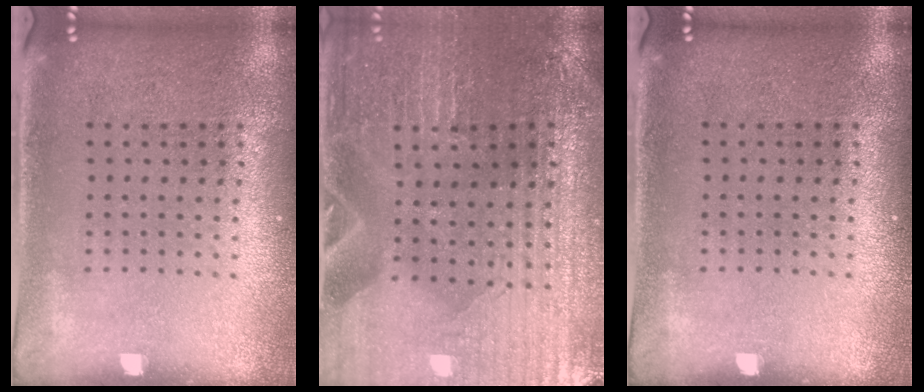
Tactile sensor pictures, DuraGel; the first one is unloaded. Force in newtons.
{"total": 2.2, "press": 2.1, "slide": 0.2}
{"total": 0.0}